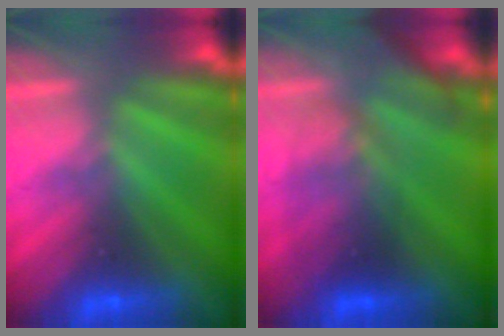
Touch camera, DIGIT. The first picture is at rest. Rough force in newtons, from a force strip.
{"total": 2.8}